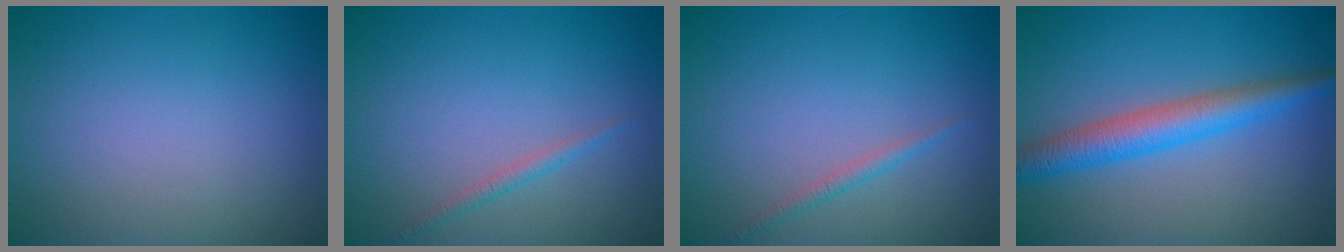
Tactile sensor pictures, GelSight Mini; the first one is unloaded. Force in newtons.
{"total": 1.0, "press": 1.0, "slide": 0.1}
{"total": 1.0, "press": 1.0, "slide": 0.1}
{"total": 4.3, "press": 4.3, "slide": 0.1}